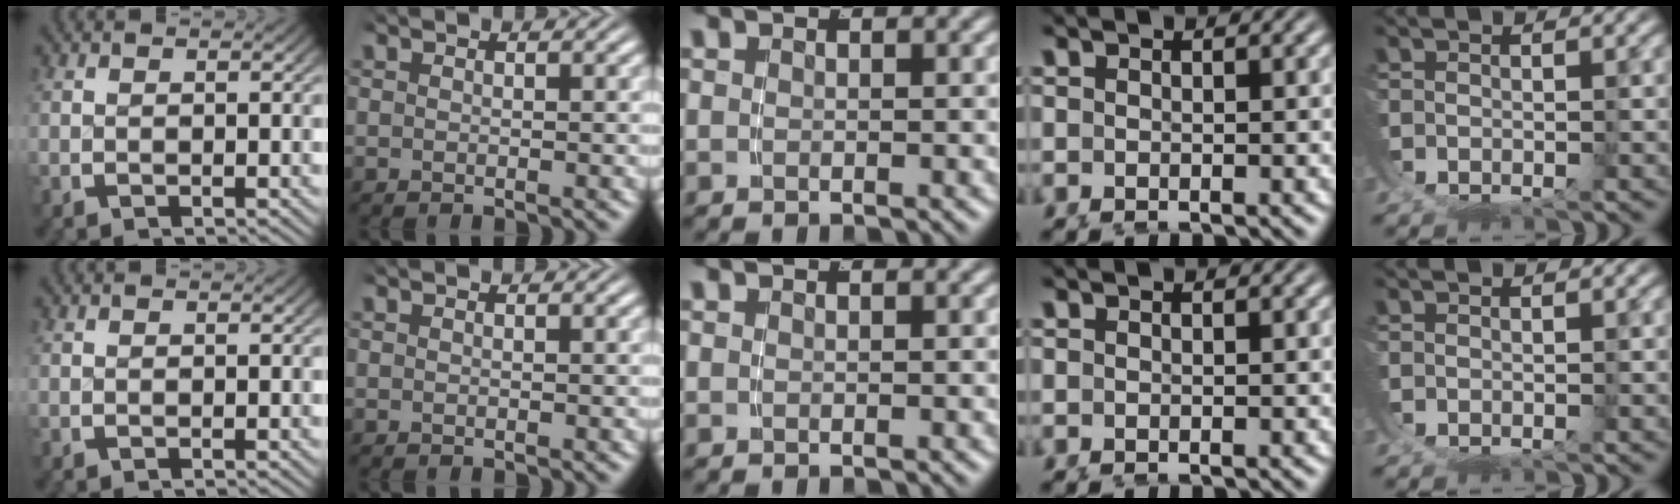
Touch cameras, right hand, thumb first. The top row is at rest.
{}